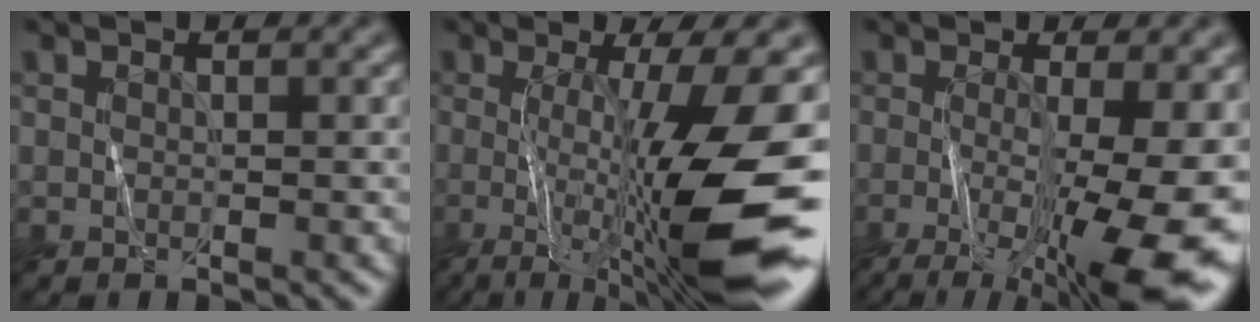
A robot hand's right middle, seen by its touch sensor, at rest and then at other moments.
{"total": 11.9, "force": [-1.5, 2.6, 11.5], "torque": [-0.189, -0.019, -0.019]}
{"total": 12.9, "force": [-2.8, 3.6, 12.1], "torque": [-0.173, -0.020, -0.028]}